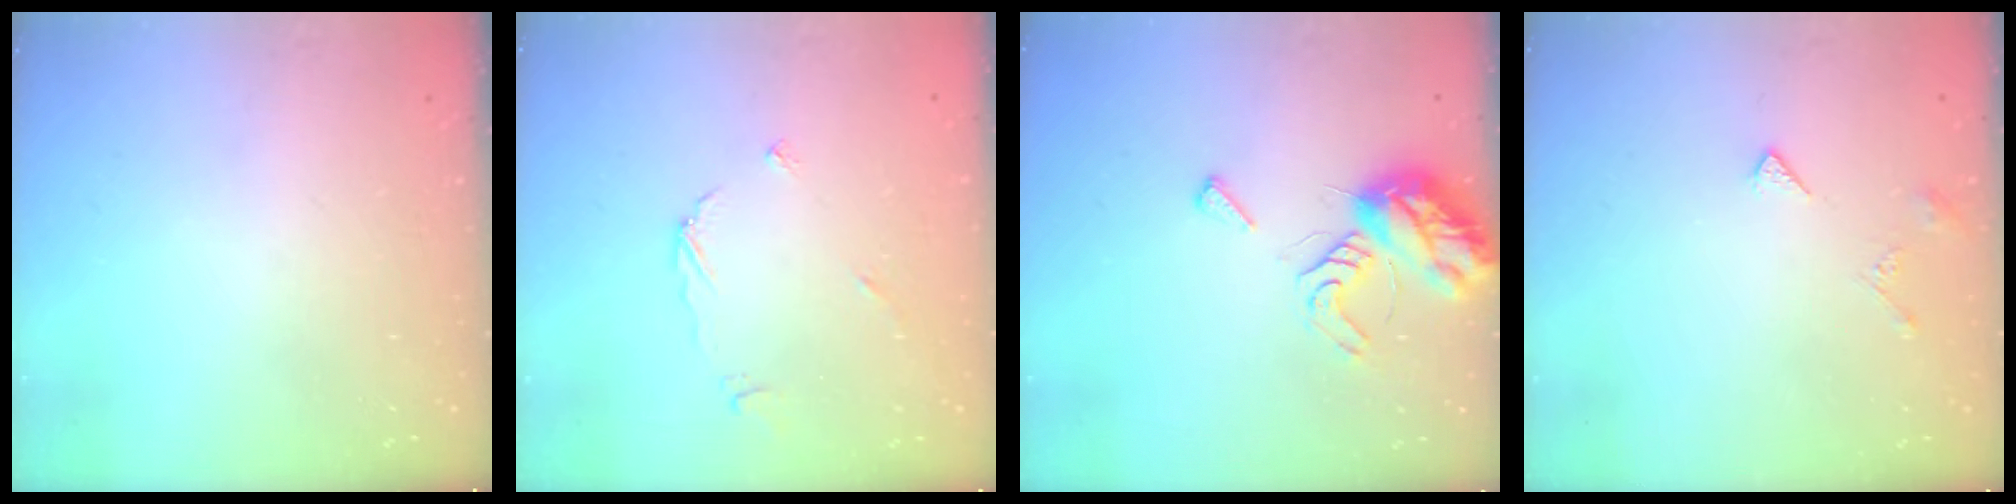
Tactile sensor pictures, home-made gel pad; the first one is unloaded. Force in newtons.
{"total": 3.4, "press": 3.4, "slide": 0.4}
{"total": 9.2, "press": 9.1, "slide": 1.1}
{"total": 4.9, "press": 4.8, "slide": 1.0}